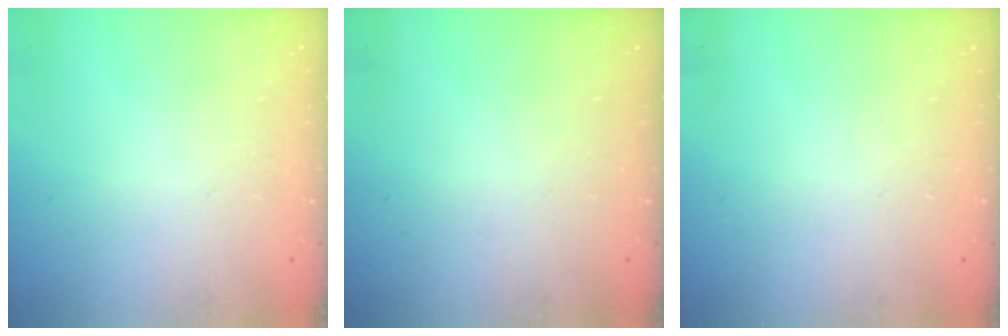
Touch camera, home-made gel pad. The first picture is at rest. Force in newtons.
{"total": 0.0}
{"total": 0.0}